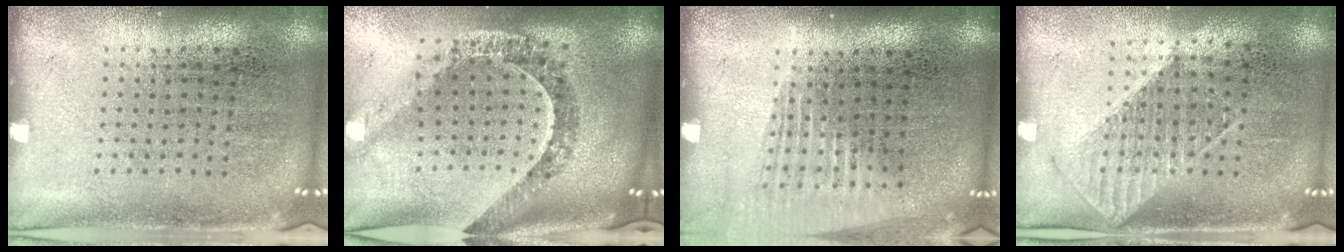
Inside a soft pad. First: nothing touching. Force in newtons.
{"total": 1.7, "press": 1.5, "slide": 0.9}
{"total": 1.4, "press": 1.2, "slide": 0.7}
{"total": 1.0, "press": 0.9, "slide": 0.3}